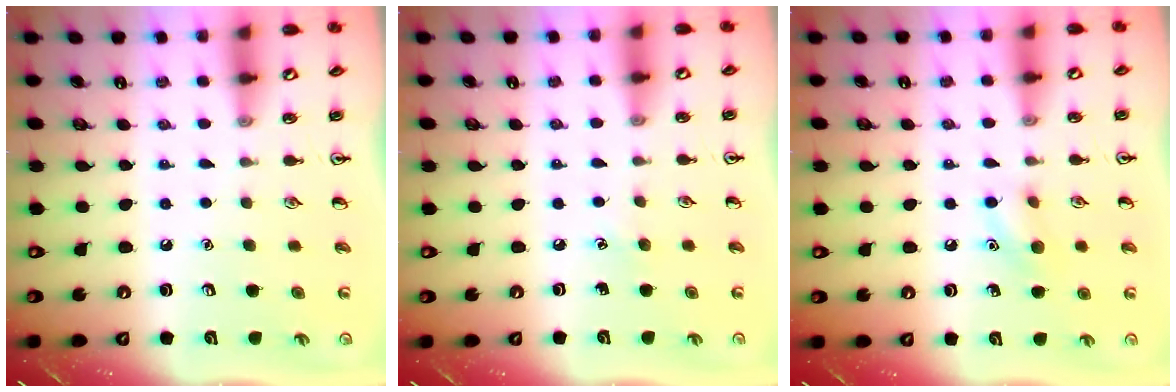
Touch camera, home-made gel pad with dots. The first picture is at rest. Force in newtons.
{"total": 3.6, "press": 3.4, "slide": 1.2}
{"total": 7.8, "press": 7.6, "slide": 1.8}